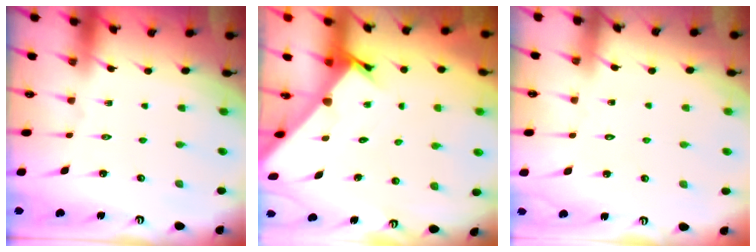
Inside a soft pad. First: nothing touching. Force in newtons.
{"total": 2.6, "press": 2.6, "slide": 0.2}
{"total": 2.8, "press": 2.8, "slide": 0.2}